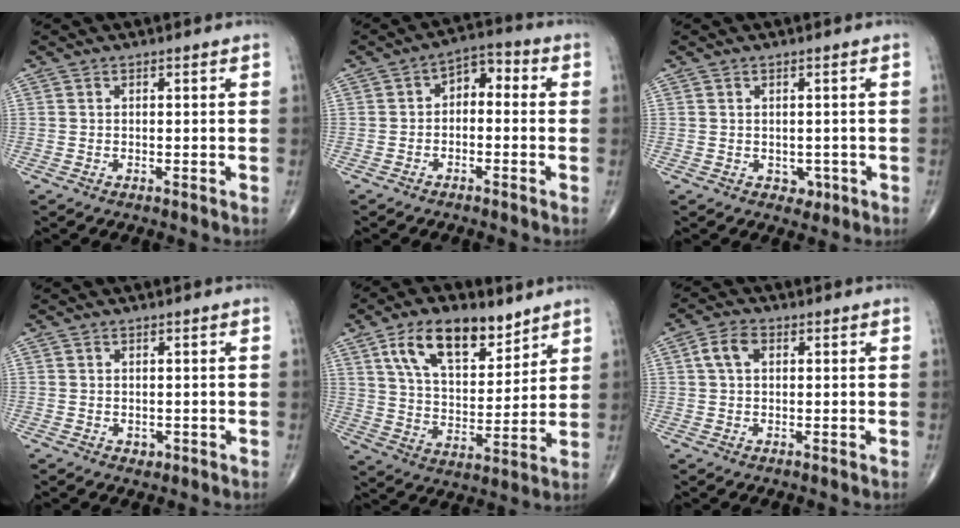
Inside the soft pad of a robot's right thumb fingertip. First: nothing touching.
{"total": 6.6, "force": [-0.5, 4.3, 5.0], "torque": [-0.051, 0.042, -0.024]}
{"total": 2.1, "force": [-0.3, 1.8, 1.0], "torque": [-0.001, 0.001, 0.001]}
{"total": 1.1, "force": [-0.1, 1.0, 0.5], "torque": [-0.006, -0.001, 0.003]}
{"total": 15.7, "force": [9.1, 7.8, 10.0], "torque": [-0.138, -0.043, 0.165]}
{"total": 4.3, "force": [1.1, 2.7, 3.1], "torque": [-0.063, 0.011, 0.019]}